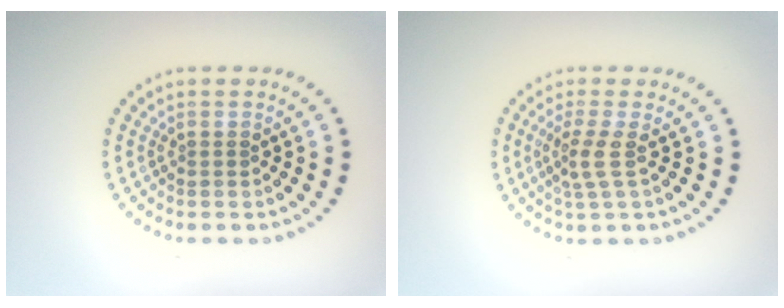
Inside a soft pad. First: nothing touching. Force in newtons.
{"total": 2.3, "press": 1.6, "slide": 1.6}